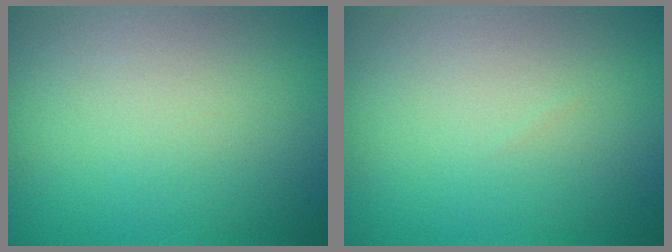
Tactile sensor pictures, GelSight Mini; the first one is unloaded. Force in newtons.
{"total": 0.0}